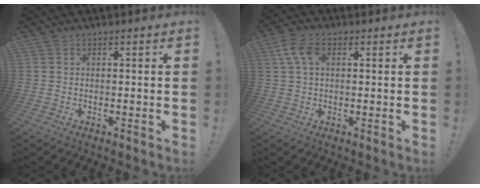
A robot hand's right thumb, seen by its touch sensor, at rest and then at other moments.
{"total": 7.3, "force": [2.3, 4.2, 5.5], "torque": [-0.117, 0.010, 0.047]}